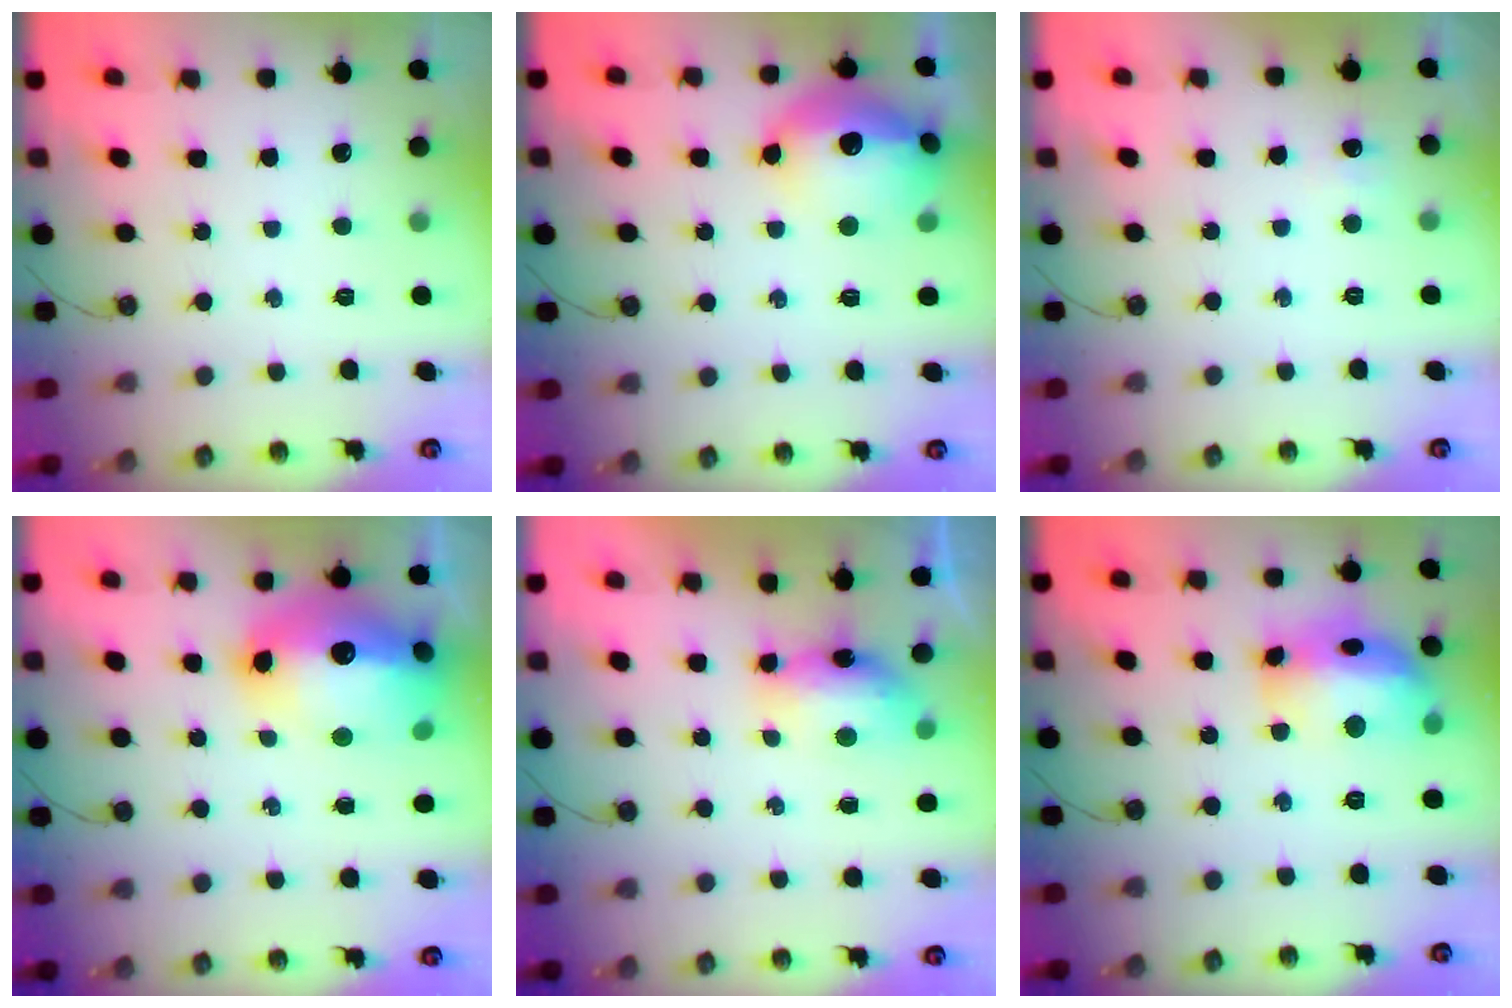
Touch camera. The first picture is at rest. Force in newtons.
{"total": 19.2, "press": 19.1, "slide": 1.5}
{"total": 4.5, "press": 4.5, "slide": 0.6}
{"total": 22.1, "press": 21.4, "slide": 5.3}
{"total": 15.8, "press": 9.7, "slide": 12.5}
{"total": 17.0, "press": 17.0, "slide": 1.6}